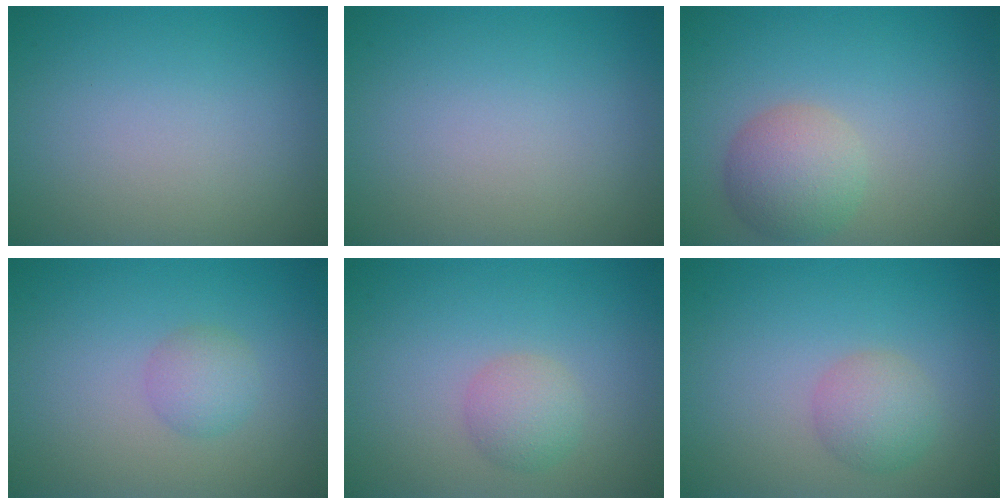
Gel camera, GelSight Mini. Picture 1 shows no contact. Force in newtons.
{"total": 0.0}
{"total": 3.9, "press": 3.9, "slide": 0.2}
{"total": 1.9, "press": 1.9, "slide": 0.0}
{"total": 2.2, "press": 2.2, "slide": 0.0}
{"total": 2.5, "press": 2.5, "slide": 0.1}